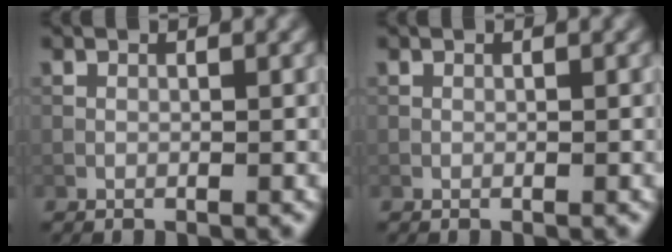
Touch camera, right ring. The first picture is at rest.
{"total": 0.0}